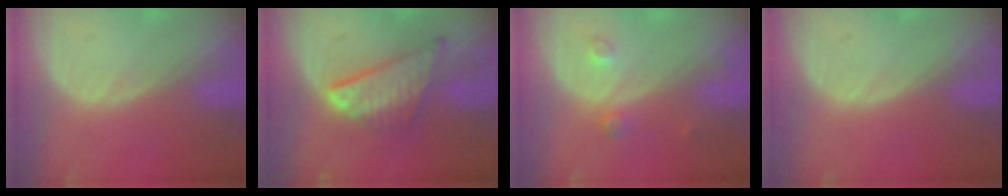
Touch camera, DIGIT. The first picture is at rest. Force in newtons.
{"total": 8.3, "press": 7.1, "slide": 4.4}
{"total": 2.5, "press": 2.1, "slide": 1.3}
{"total": 0.0}